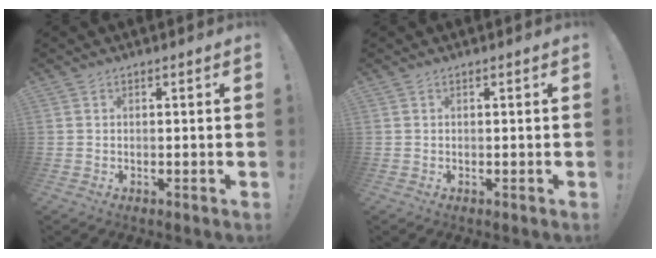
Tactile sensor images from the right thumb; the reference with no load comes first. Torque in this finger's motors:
{"motor_torque": [0.00, 0.00, 0.06, -0.06, 0.00]}